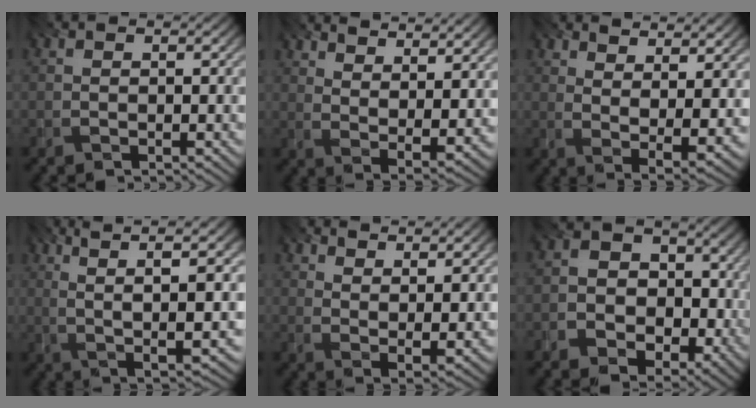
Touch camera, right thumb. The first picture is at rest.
{"total": 10.4, "force": [7.7, 2.8, 6.4], "torque": [-0.115, -0.007, 0.112]}
{"total": 10.2, "force": [6.1, 3.2, 7.5], "torque": [-0.131, 0.004, 0.093]}
{"total": 9.1, "force": [2.0, 1.6, 8.8], "torque": [-0.166, 0.013, 0.039]}
{"total": 9.5, "force": [7.0, 2.5, 5.9], "torque": [-0.110, -0.006, 0.106]}
{"total": 7.3, "force": [-2.3, 6.0, 3.5], "torque": [-0.052, -0.013, -0.057]}